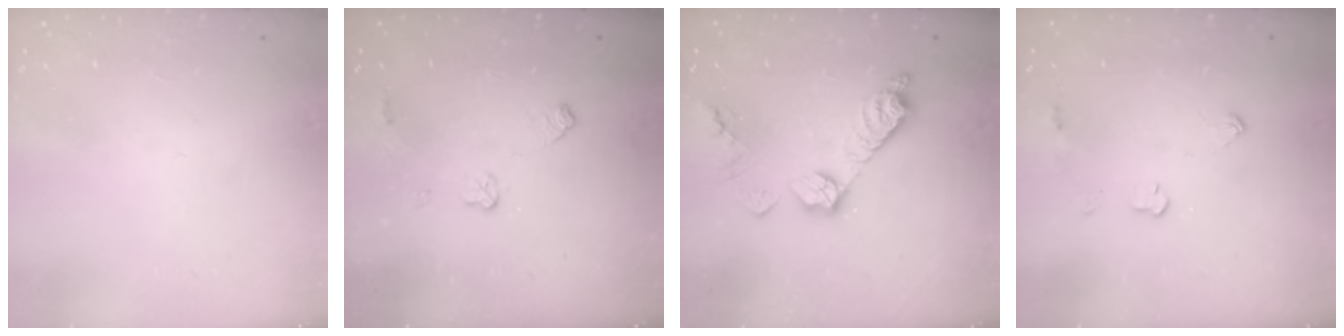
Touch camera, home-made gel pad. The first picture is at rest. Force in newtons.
{"total": 5.6, "press": 5.6, "slide": 1.0}
{"total": 13.5, "press": 13.5, "slide": 0.9}
{"total": 3.8, "press": 3.8, "slide": 0.6}